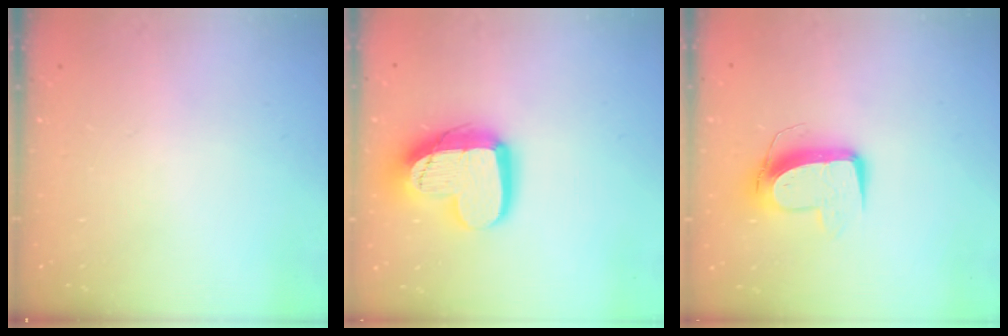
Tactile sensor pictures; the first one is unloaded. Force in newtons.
{"total": 16.0, "press": 16.0, "slide": 1.4}
{"total": 10.8, "press": 10.8, "slide": 0.7}